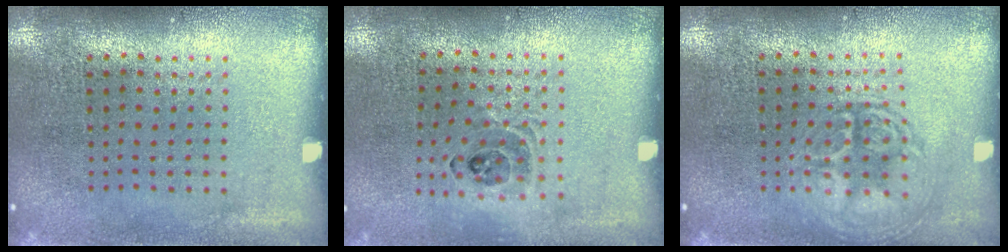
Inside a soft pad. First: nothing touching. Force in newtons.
{"total": 0.9, "press": 0.9, "slide": 0.2}
{"total": 2.9, "press": 2.9, "slide": 0.4}